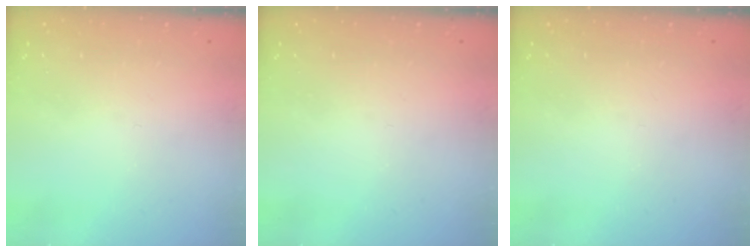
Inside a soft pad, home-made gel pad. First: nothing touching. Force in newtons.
{"total": 0.0}
{"total": 0.0}